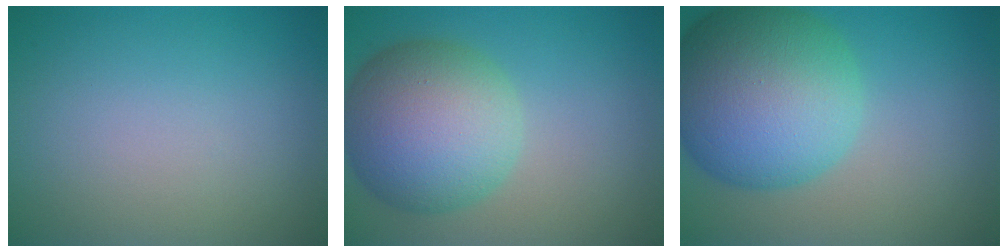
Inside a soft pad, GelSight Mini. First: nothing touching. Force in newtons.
{"total": 9.6, "press": 9.6, "slide": 0.5}
{"total": 13.1, "press": 13.1, "slide": 0.3}